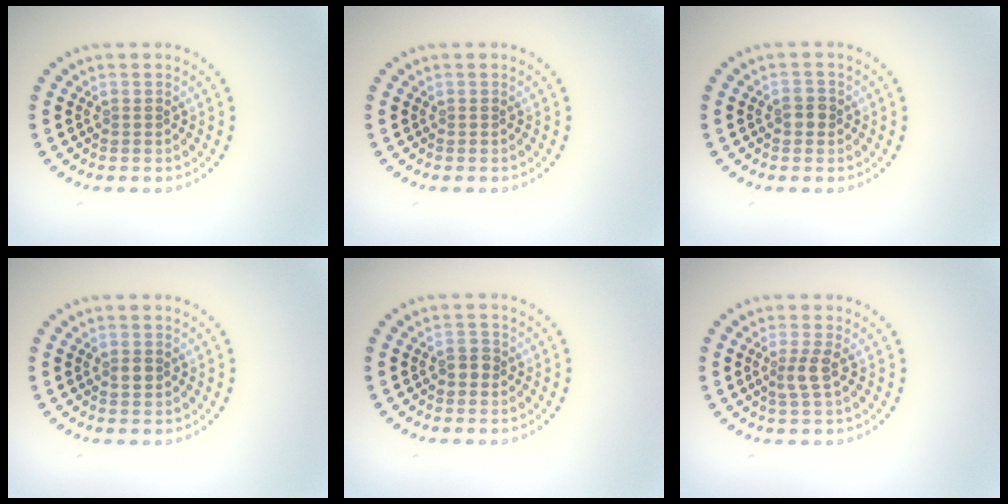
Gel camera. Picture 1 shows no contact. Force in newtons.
{"total": 0.0}
{"total": 1.3, "press": 1.3, "slide": 0.3}
{"total": 1.0, "press": 1.0, "slide": 0.0}
{"total": 1.3, "press": 1.2, "slide": 0.5}
{"total": 1.8, "press": 1.5, "slide": 1.1}